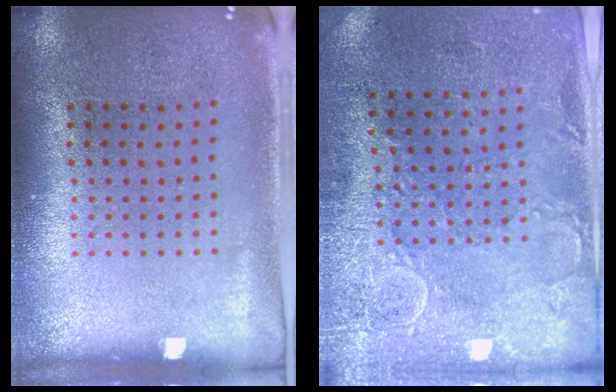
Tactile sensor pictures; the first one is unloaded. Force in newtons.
{"total": 2.9, "press": 2.5, "slide": 1.5}